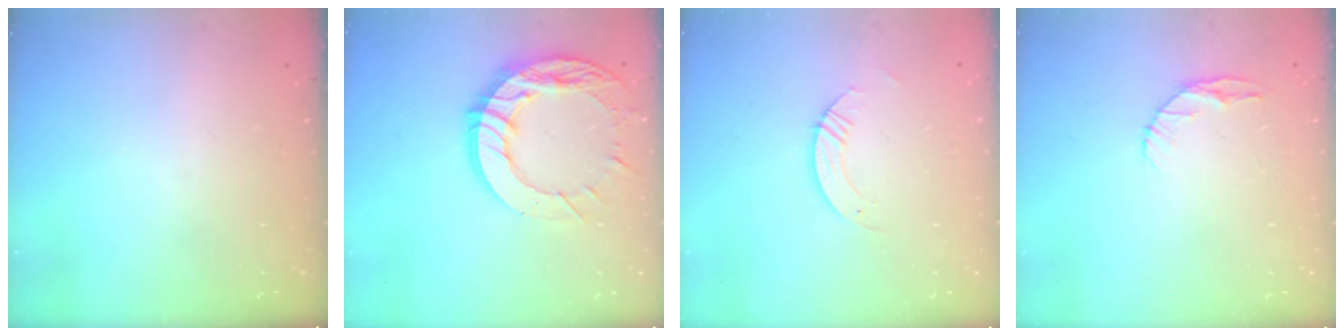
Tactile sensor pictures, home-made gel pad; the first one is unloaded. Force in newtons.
{"total": 15.9, "press": 15.8, "slide": 1.5}
{"total": 3.2, "press": 3.2, "slide": 0.3}
{"total": 5.8, "press": 5.7, "slide": 0.8}